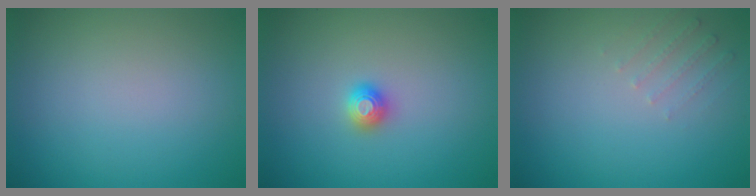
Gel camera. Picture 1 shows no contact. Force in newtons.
{"total": 1.5, "press": 1.5, "slide": 0.2}
{"total": 1.3, "press": 1.3, "slide": 0.4}